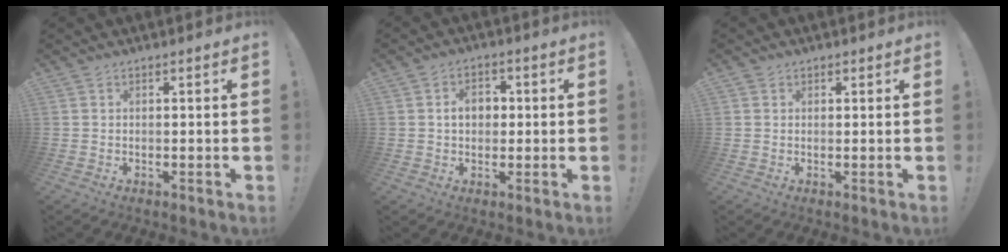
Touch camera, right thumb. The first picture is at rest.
{"total": 5.8, "force": [0.4, 4.5, 3.8], "torque": [-0.053, 0.006, 0.003]}
{"total": 1.0, "force": [0.6, 0.8, 0.1], "torque": [0.002, -0.001, 0.011]}